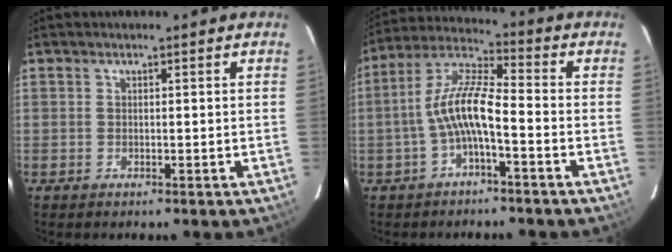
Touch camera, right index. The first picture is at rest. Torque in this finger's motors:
{"motor_torque": [0.73, -0.38, 0.50, 0.19]}